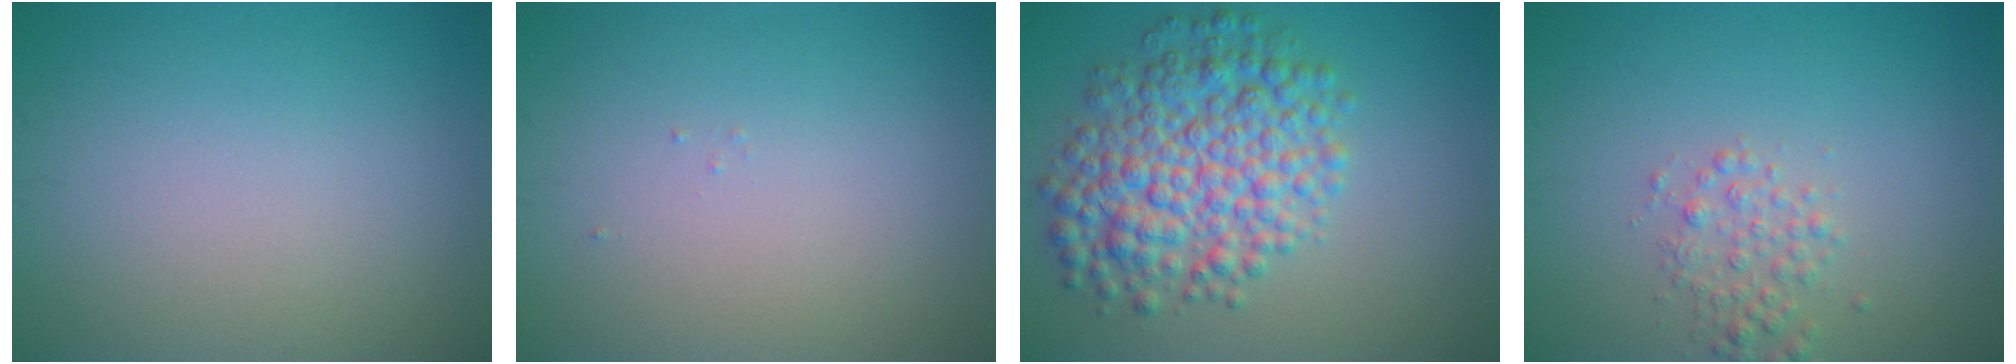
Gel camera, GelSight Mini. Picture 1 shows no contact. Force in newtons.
{"total": 0.0}
{"total": 7.4, "press": 7.4, "slide": 0.1}
{"total": 2.0, "press": 2.0, "slide": 0.1}